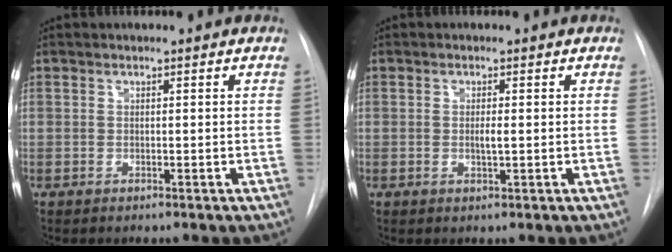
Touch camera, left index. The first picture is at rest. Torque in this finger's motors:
{"motor_torque": [0.16, 0.02, 0.03, 0.01]}